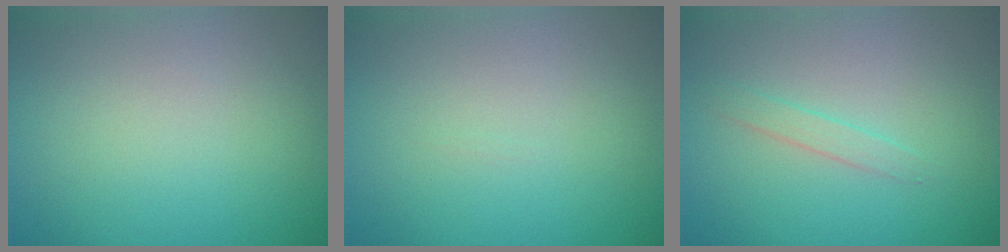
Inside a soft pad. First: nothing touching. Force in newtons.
{"total": 0.0}
{"total": 1.2, "press": 1.2, "slide": 0.1}